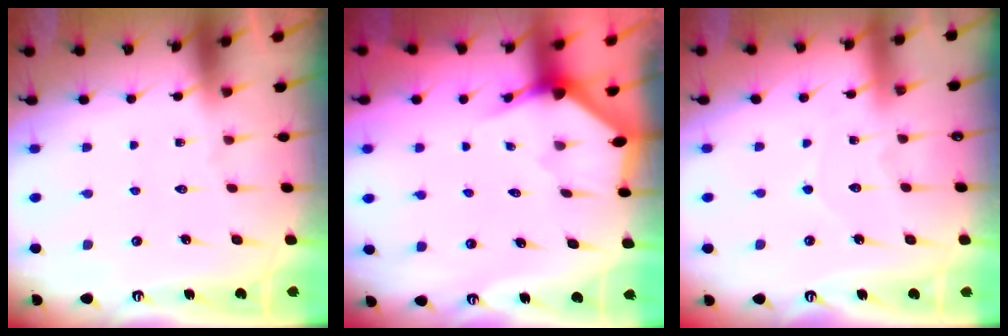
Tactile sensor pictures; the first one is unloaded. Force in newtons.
{"total": 2.3, "press": 2.3, "slide": 0.1}
{"total": 4.3, "press": 4.2, "slide": 0.5}